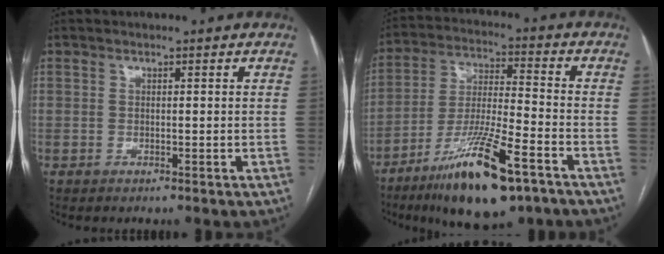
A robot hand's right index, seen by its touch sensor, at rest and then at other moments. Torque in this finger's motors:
{"motor_torque": [1.72, -0.42, 0.67, 0.21]}